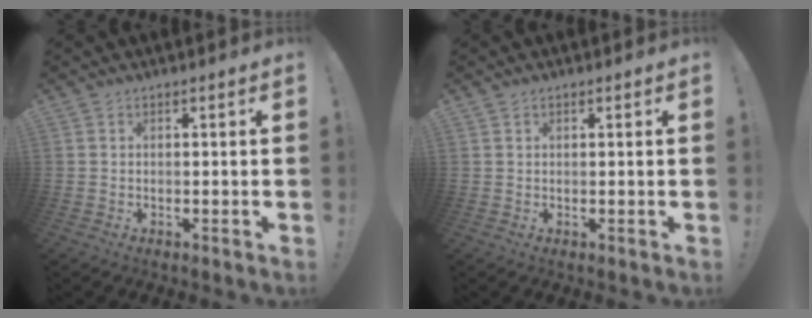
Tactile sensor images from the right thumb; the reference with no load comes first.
{"total": 0.7, "force": [0.5, 0.5, 0.1], "torque": [0.005, -0.002, 0.007]}